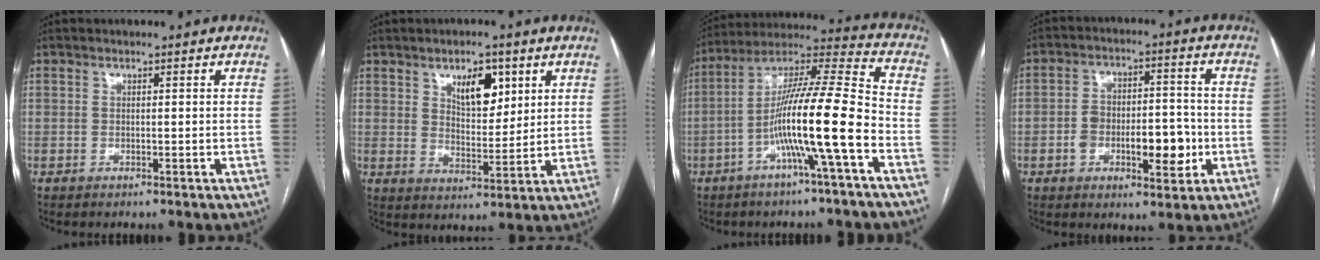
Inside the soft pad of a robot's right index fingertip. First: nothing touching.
{"total": 7.4, "force": [3.7, 3.5, 5.4], "torque": [-0.084, 0.000, 0.065]}
{"total": 15.8, "force": [-5.3, -0.2, 14.9], "torque": [-0.262, 0.015, -0.099]}
{"total": 10.7, "force": [-2.7, 4.7, 9.3], "torque": [-0.143, 0.019, -0.037]}